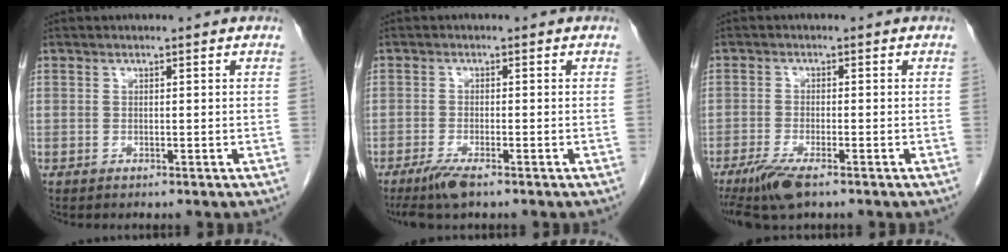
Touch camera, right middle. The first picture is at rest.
{"total": 3.9, "force": [-2.8, 0.5, 2.7], "torque": [-0.057, -0.010, -0.053]}
{"total": 5.8, "force": [-4.0, 1.0, 4.1], "torque": [-0.080, -0.015, -0.070]}